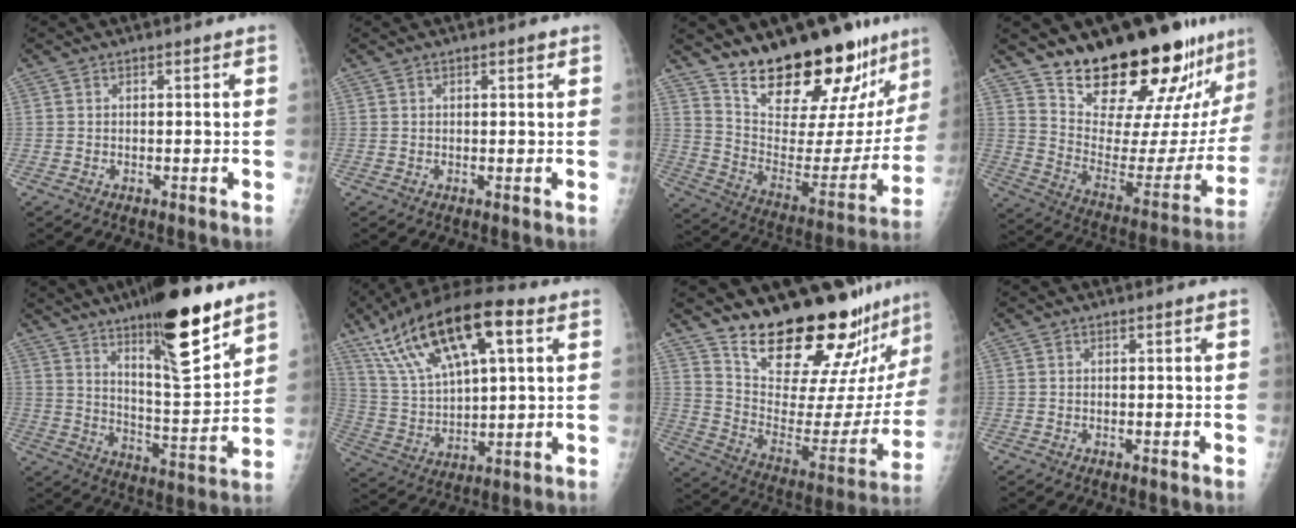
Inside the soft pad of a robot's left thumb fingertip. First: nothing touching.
{"total": 1.3, "force": [0.7, 0.5, 1.0], "torque": [-0.011, 0.000, 0.009]}
{"total": 26.9, "force": [20.7, 9.7, 14.3], "torque": [-0.177, -0.116, 0.315]}
{"total": 26.2, "force": [21.7, 7.3, 12.8], "torque": [-0.154, -0.157, 0.313]}
{"total": 20.3, "force": [13.0, 5.0, 14.8], "torque": [-0.202, -0.075, 0.210]}
{"total": 21.6, "force": [10.1, 8.6, 17.0], "torque": [-0.293, -0.003, 0.181]}
{"total": 25.8, "force": [22.6, 5.4, 11.3], "torque": [-0.135, -0.188, 0.323]}
{"total": 0.0}